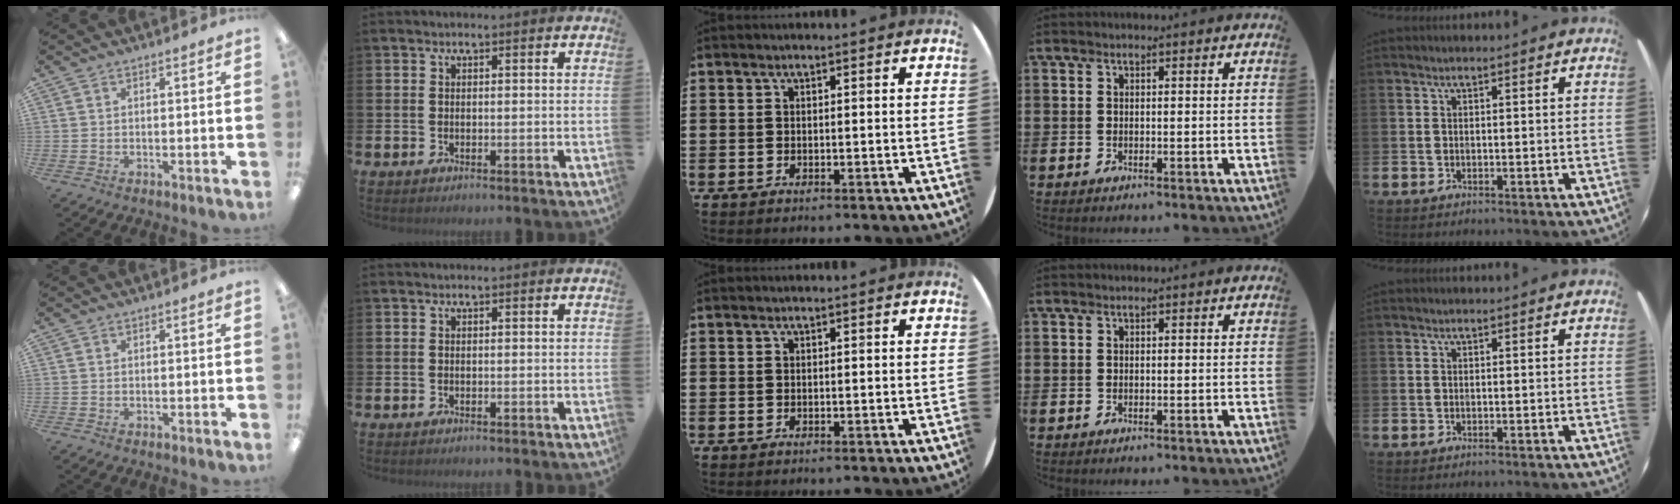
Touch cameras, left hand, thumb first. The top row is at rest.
{}